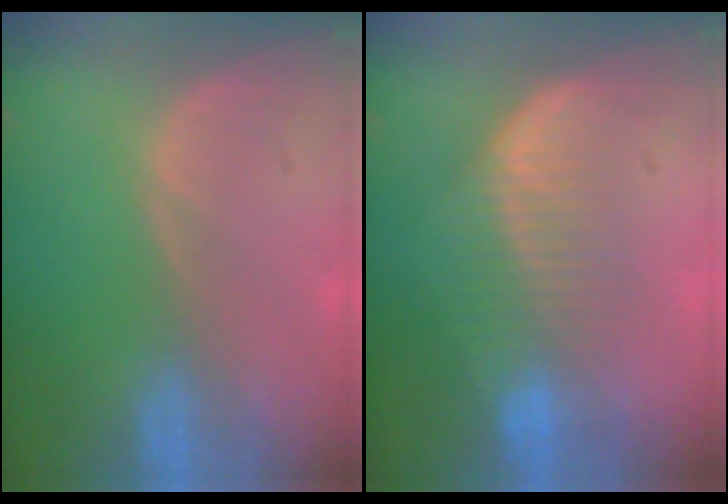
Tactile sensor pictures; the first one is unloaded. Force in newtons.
{"total": 7.2, "press": 6.6, "slide": 2.8}